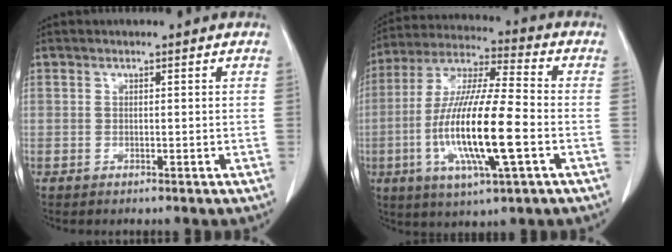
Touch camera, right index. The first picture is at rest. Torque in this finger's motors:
{"motor_torque": [1.96, -0.18, 1.05, 0.21]}